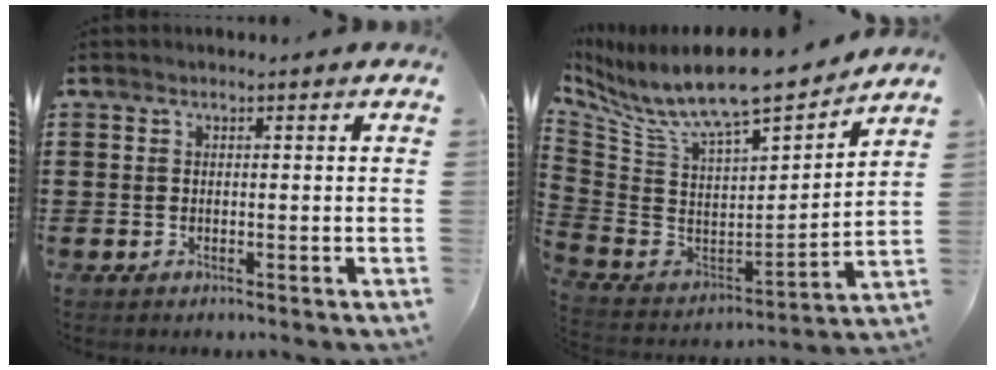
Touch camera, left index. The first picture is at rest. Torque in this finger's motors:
{"motor_torque": [1.13, -1.01, 0.42, 0.21]}